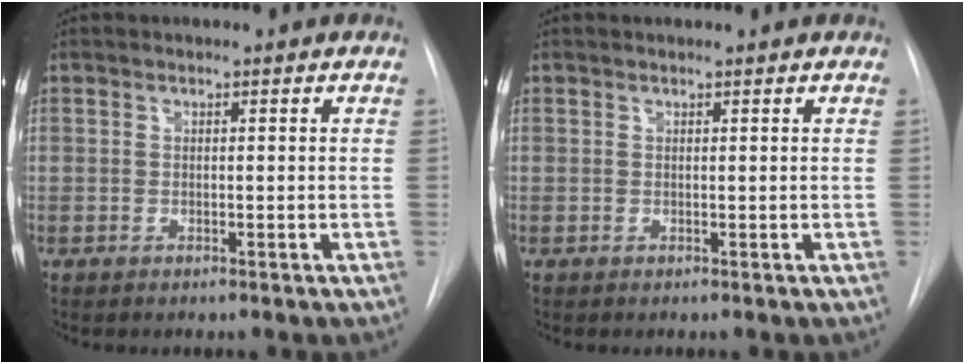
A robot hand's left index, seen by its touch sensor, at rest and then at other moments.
{"total": 1.0, "force": [1.0, -0.1, 0.2], "torque": [-0.006, 0.005, 0.016]}